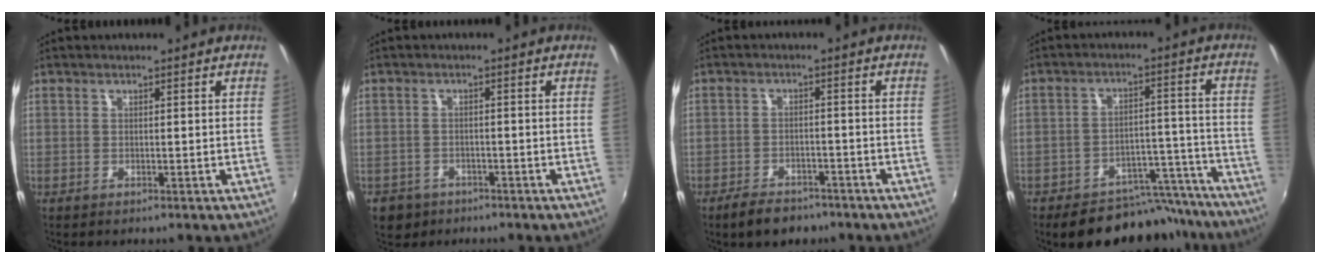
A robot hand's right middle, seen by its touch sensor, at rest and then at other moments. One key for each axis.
{"total": 5.2, "fx": -3.0, "fy": 4.0, "fz": 1.4, "tx": -0.046, "ty": -0.005, "tz": -0.044}
{"total": 6.6, "fx": -5.1, "fy": 3.3, "fz": 2.6, "tx": -0.066, "ty": 0.005, "tz": -0.076}
{"total": 15.8, "fx": -13.9, "fy": 6.0, "fz": 4.5, "tx": -0.075, "ty": 0.040, "tz": -0.172}